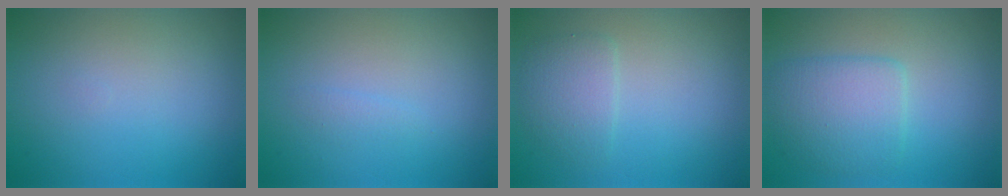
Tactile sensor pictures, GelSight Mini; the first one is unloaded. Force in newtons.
{"total": 0.7, "press": 0.7, "slide": 0.0}
{"total": 2.3, "press": 2.3, "slide": 0.3}
{"total": 3.8, "press": 3.8, "slide": 0.1}